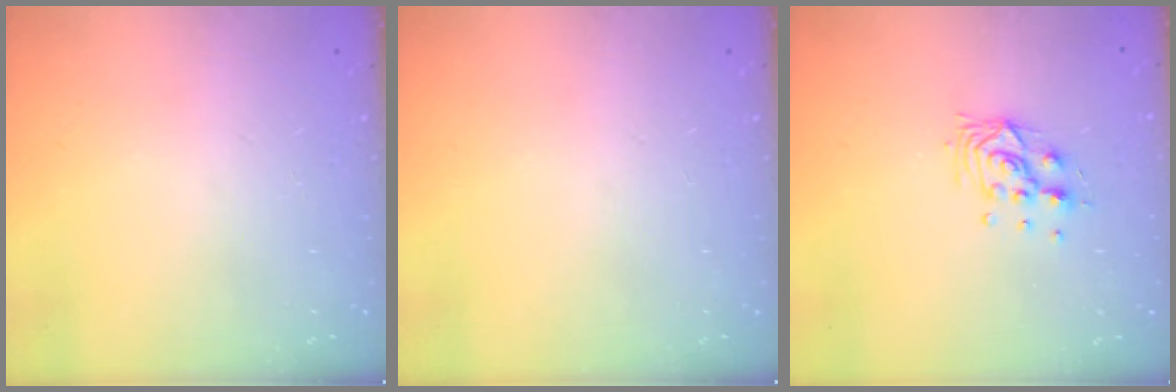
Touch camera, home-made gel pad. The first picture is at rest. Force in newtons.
{"total": 0.0}
{"total": 8.3, "press": 8.3, "slide": 0.7}